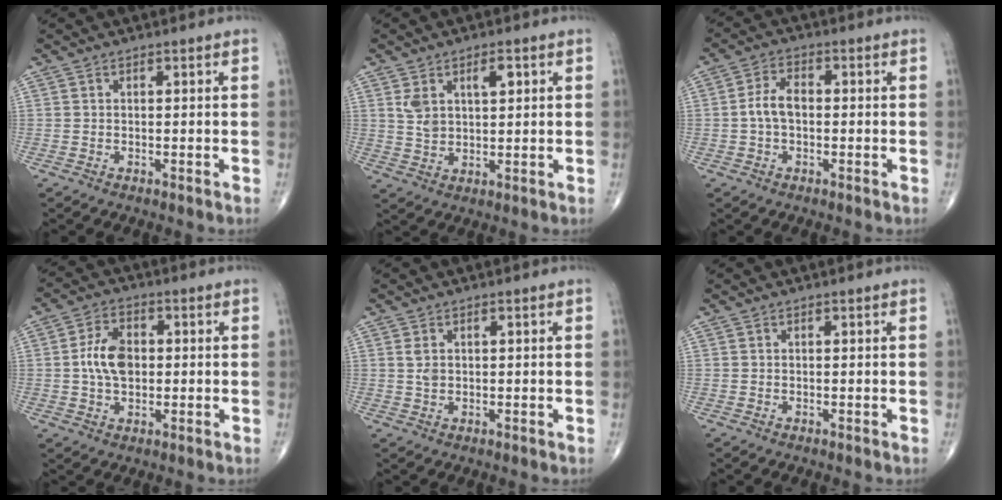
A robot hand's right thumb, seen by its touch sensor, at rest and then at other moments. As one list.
[{"total": 6.4, "force": [2.5, 3.5, 4.8], "torque": [-0.073, -0.008, 0.051]}, {"total": 4.9, "force": [-0.5, 3.0, 3.9], "torque": [-0.073, 0.018, -0.015]}, {"total": 7.8, "force": [0.2, 5.1, 5.9], "torque": [-0.100, 0.010, -0.001]}, {"total": 2.0, "force": [0.5, 1.3, 1.5], "torque": [-0.030, 0.003, 0.014]}, {"total": 0.0}]